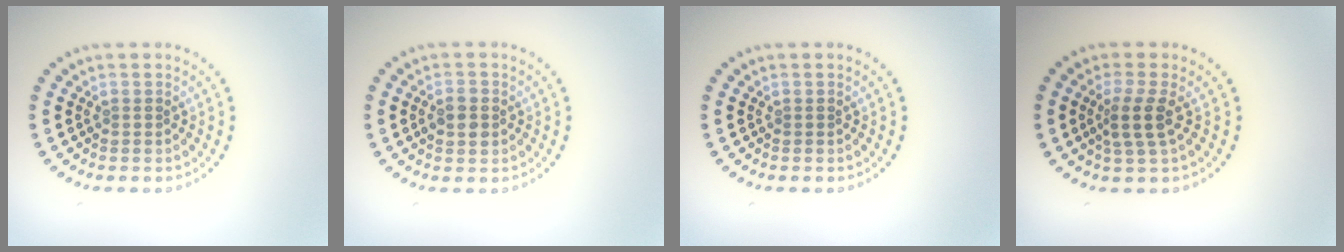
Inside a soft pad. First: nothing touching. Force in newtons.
{"total": 2.5, "press": 2.5, "slide": 0.2}
{"total": 0.0}
{"total": 2.5, "press": 2.0, "slide": 1.5}